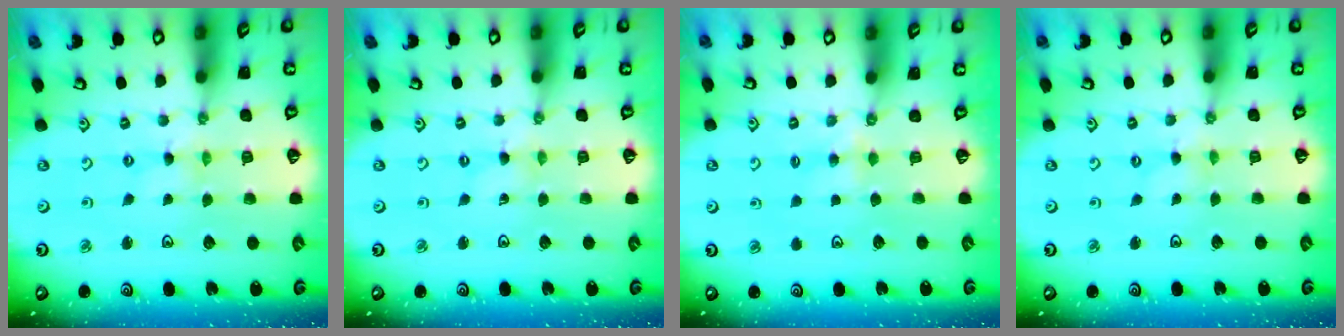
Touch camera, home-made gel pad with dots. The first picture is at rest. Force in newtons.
{"total": 0.0}
{"total": 3.0, "press": 2.9, "slide": 0.4}
{"total": 0.0}